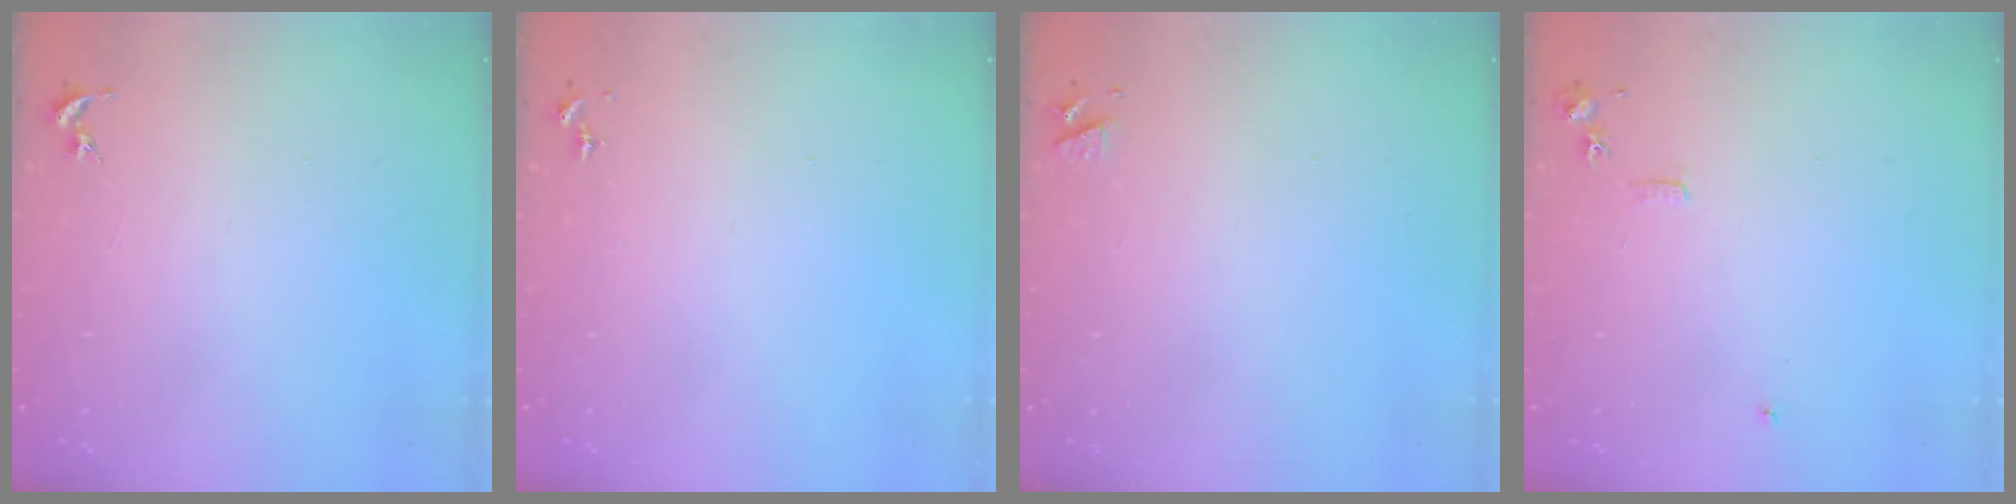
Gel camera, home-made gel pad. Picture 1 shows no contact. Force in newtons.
{"total": 0.0}
{"total": 3.6, "press": 3.5, "slide": 0.6}
{"total": 5.9, "press": 5.9, "slide": 0.7}